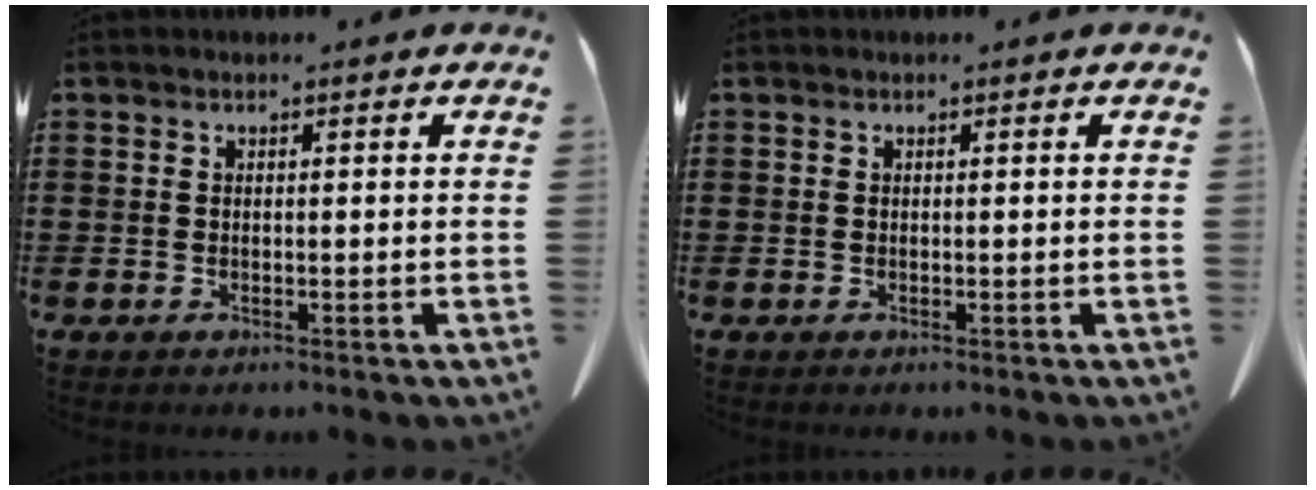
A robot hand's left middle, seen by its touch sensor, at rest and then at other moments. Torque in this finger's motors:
{"motor_torque": [-0.04, 0.04, -0.03, -0.01]}